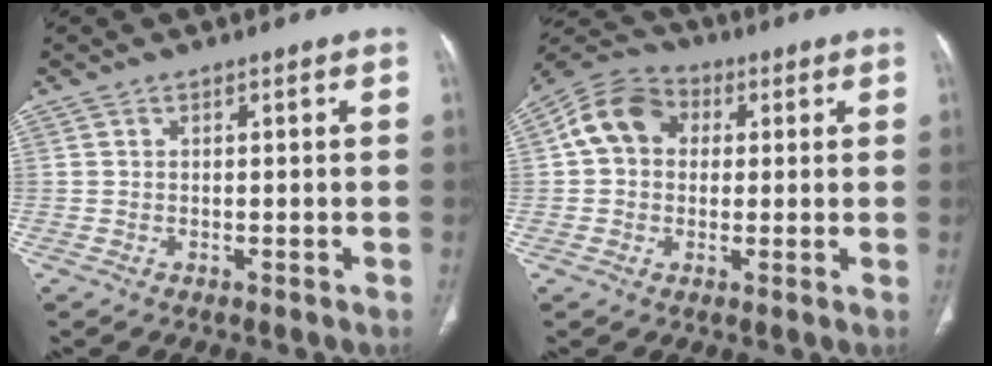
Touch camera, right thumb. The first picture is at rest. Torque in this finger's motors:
{"motor_torque": [-0.33, 0.69, 0.28, -0.31, 0.08]}